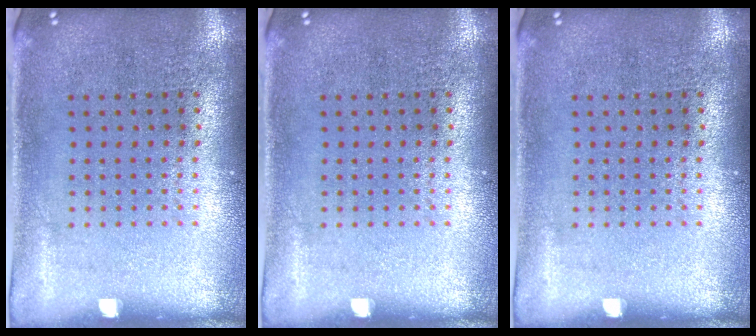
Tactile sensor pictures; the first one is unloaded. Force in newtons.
{"total": 0.0}
{"total": 0.0}